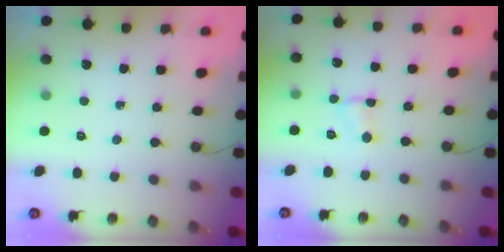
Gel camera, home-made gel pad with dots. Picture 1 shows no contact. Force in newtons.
{"total": 2.7, "press": 2.7, "slide": 0.3}